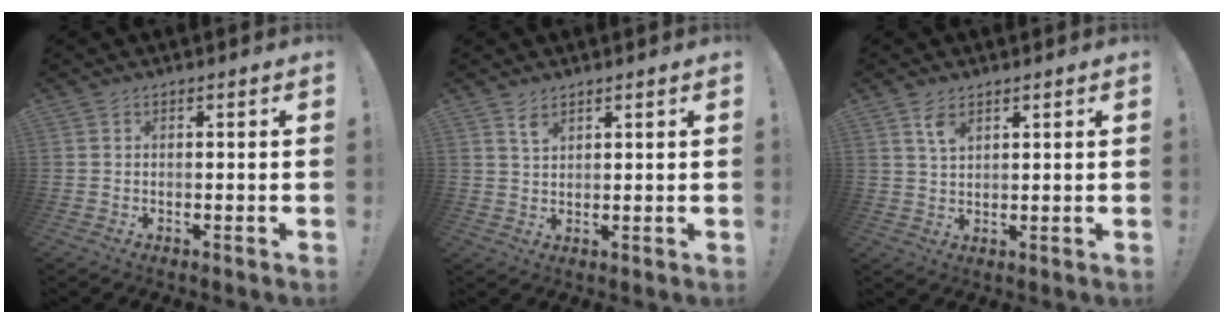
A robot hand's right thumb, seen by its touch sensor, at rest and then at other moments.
{"total": 3.1, "force": [2.4, 1.5, 1.4], "torque": [-0.009, -0.021, 0.040]}
{"total": 4.4, "force": [2.6, 2.1, 2.7], "torque": [-0.035, -0.015, 0.044]}